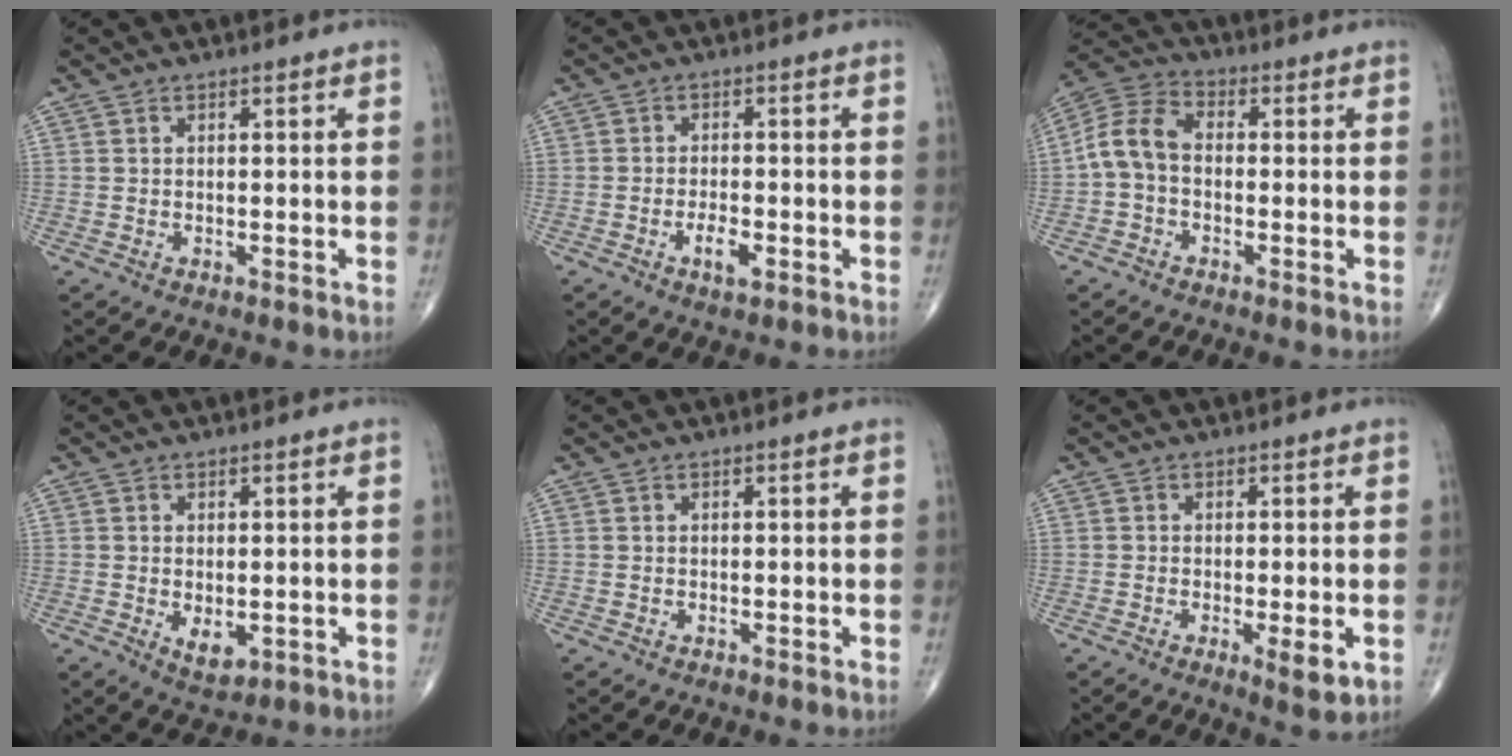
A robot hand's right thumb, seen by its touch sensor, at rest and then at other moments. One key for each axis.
{"total": 3.6, "fx": -1.5, "fy": 1.4, "fz": 2.9, "tx": -0.052, "ty": 0.003, "tz": -0.027}
{"total": 8.1, "fx": -1.0, "fy": 5.4, "fz": 5.9, "tx": -0.113, "ty": 0.027, "tz": -0.034}
{"total": 4.0, "fx": -0.7, "fy": 2.3, "fz": 3.2, "tx": -0.046, "ty": -0.010, "tz": -0.001}
{"total": 0.0}
{"total": 4.1, "fx": -1.1, "fy": 1.1, "fz": 3.8, "tx": -0.062, "ty": -0.012, "tz": -0.020}